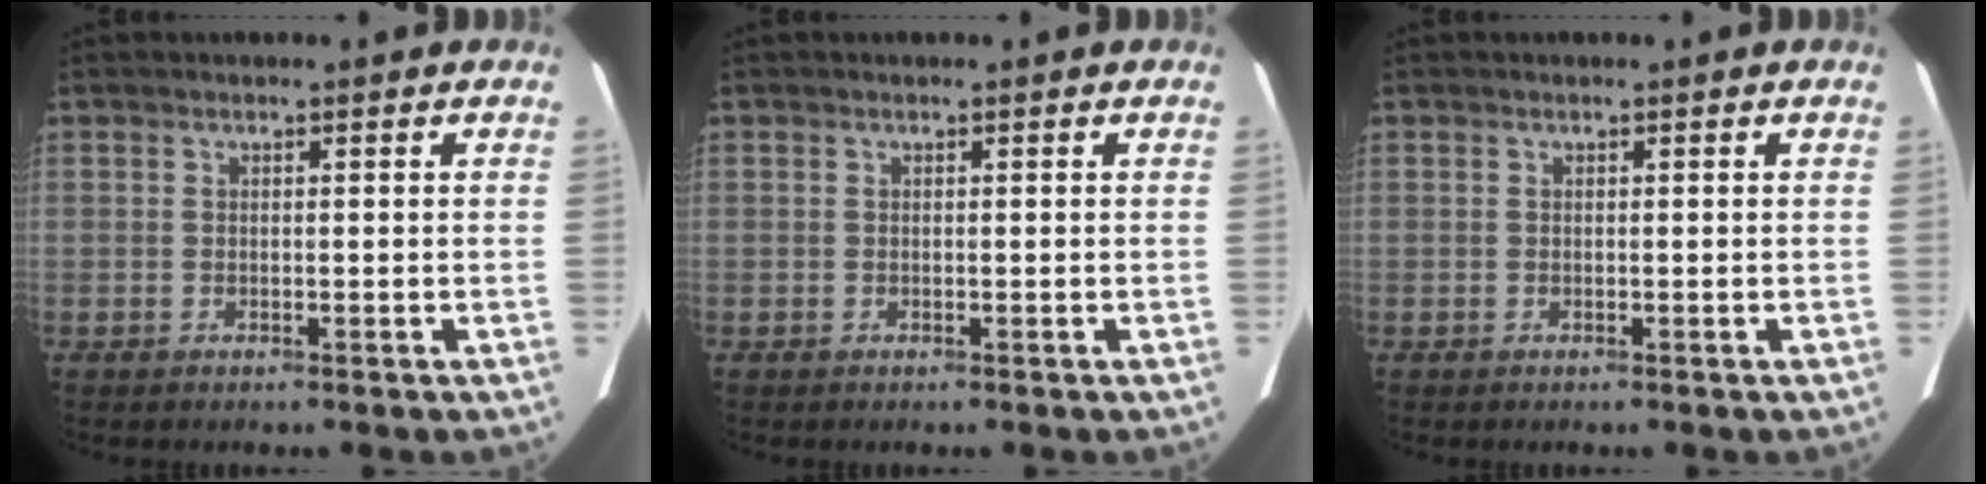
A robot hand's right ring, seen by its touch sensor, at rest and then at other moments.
{"total": 0.0}
{"total": 0.0}